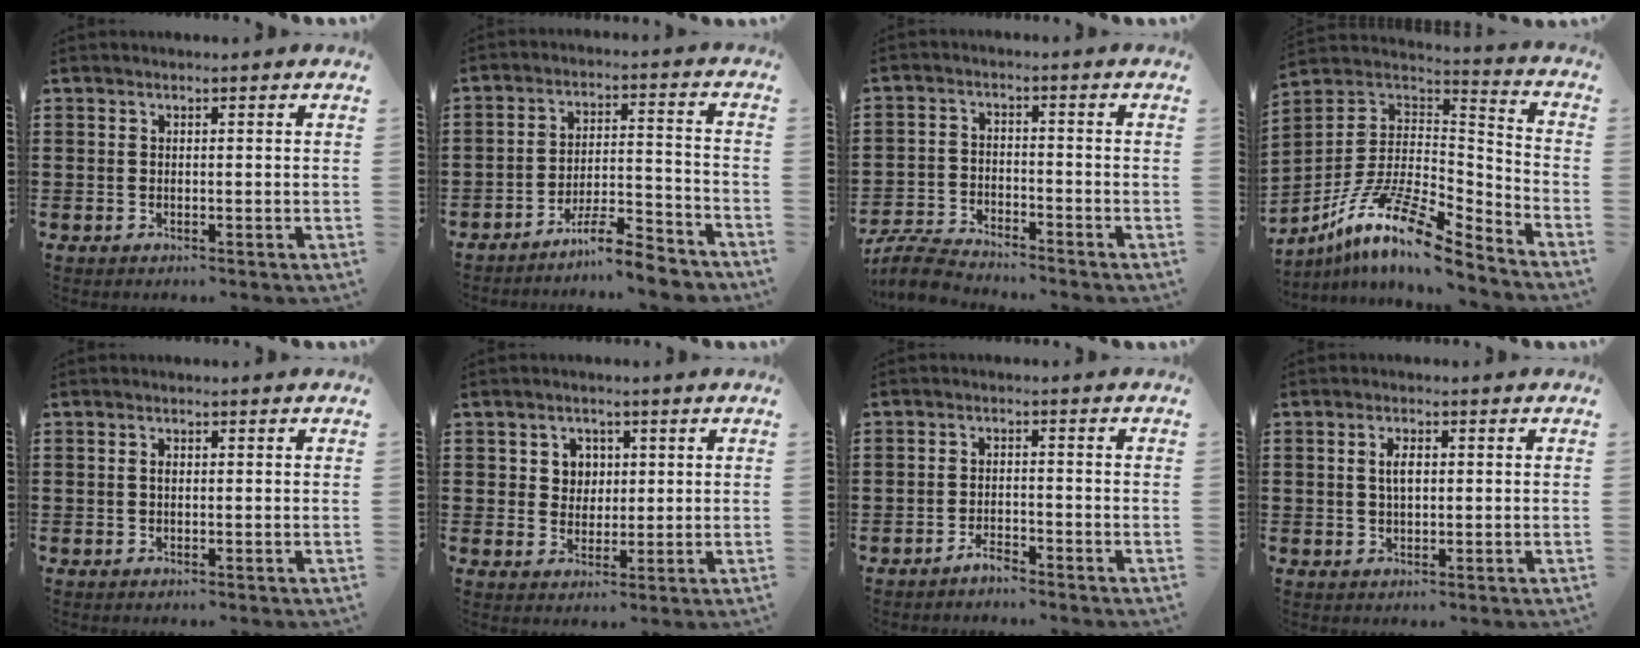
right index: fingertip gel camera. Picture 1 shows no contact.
{"total": 7.6, "force": [-6.9, 0.7, 3.1], "torque": [-0.049, 0.015, -0.131]}
{"total": 5.1, "force": [-5.0, 0.4, 1.1], "torque": [-0.040, -0.004, -0.104]}
{"total": 14.3, "force": [-9.5, 3.9, 9.9], "torque": [-0.204, 0.014, -0.182]}
{"total": 0.8, "force": [0.0, 0.4, 0.7], "torque": [-0.015, 0.000, 0.000]}
{"total": 3.5, "force": [1.1, 3.2, 0.8], "torque": [-0.031, 0.011, 0.017]}
{"total": 2.3, "force": [-2.2, 0.4, 0.5], "torque": [-0.015, 0.004, -0.044]}
{"total": 2.7, "force": [0.4, 1.1, 2.5], "torque": [-0.051, 0.006, 0.005]}